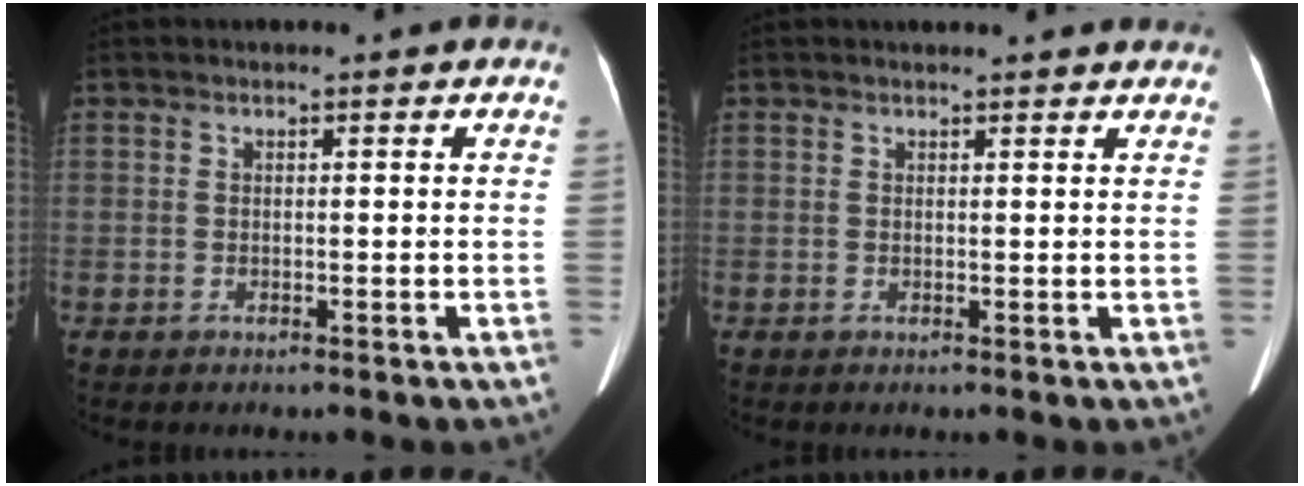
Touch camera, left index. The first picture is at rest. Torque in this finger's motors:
{"motor_torque": [-0.07, 0.00, -0.09, -0.02]}